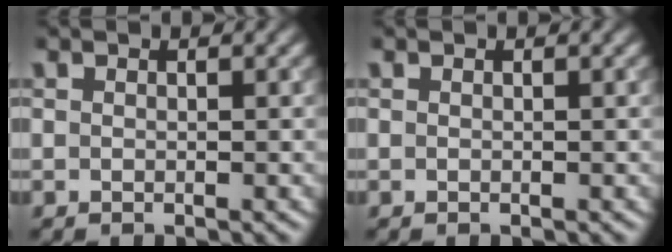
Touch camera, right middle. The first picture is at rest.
{"total": 0.0}